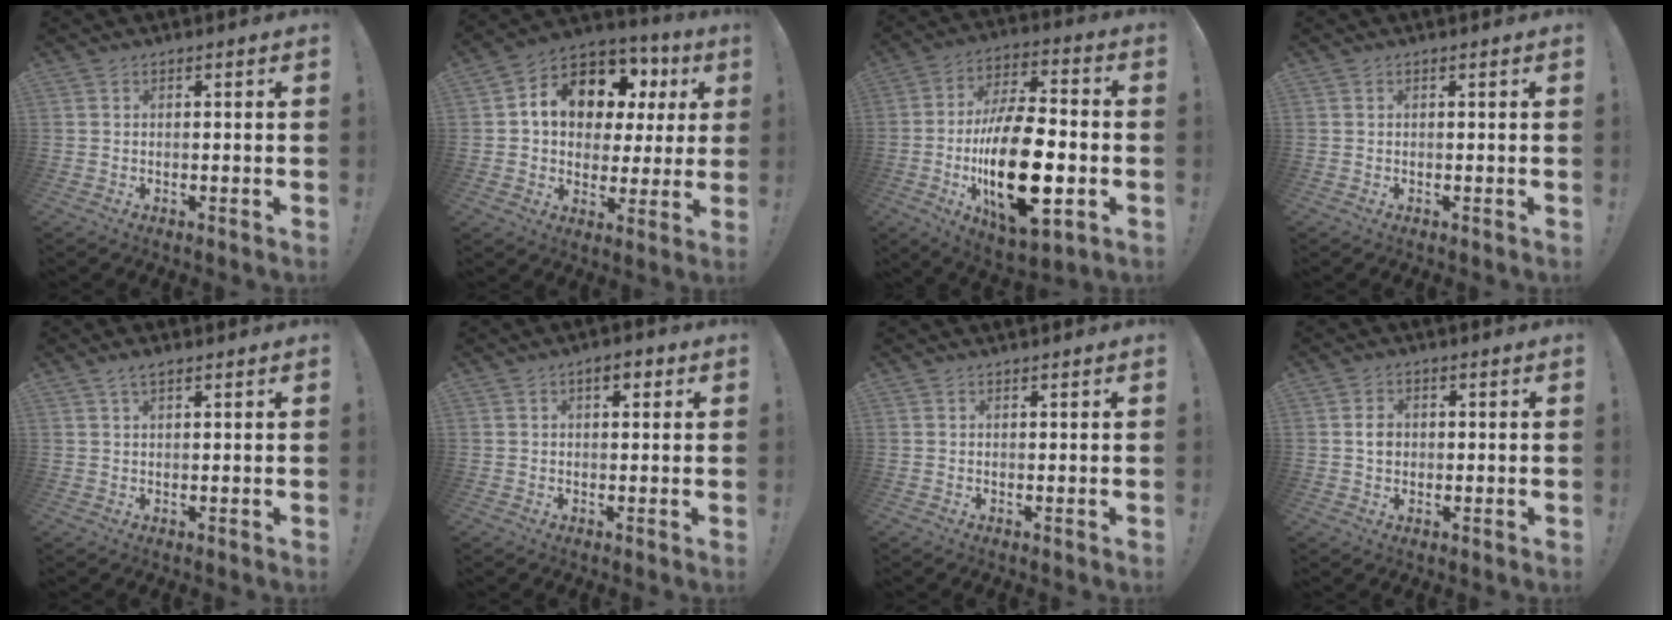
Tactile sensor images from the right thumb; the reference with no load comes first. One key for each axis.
{"total": 13.7, "fx": 5.9, "fy": 9.7, "fz": 7.7, "tx": -0.124, "ty": -0.035, "tz": 0.113}
{"total": 25.4, "fx": -5.8, "fy": 12.6, "fz": 21.2, "tx": -0.389, "ty": 0.019, "tz": -0.086}
{"total": 0.0}
{"total": 2.5, "fx": 1.7, "fy": 0.7, "fz": 1.6, "tx": -0.029, "ty": -0.005, "tz": 0.030}
{"total": 3.5, "fx": 1.6, "fy": 1.8, "fz": 2.6, "tx": -0.027, "ty": -0.003, "tz": 0.022}
{"total": 0.6, "fx": 0.5, "fy": -0.1, "fz": 0.1, "tx": 0.011, "ty": -0.006, "tz": 0.007}
{"total": 3.5, "fx": 0.0, "fy": 2.9, "fz": 2.0, "tx": -0.023, "ty": 0.001, "tz": -0.002}